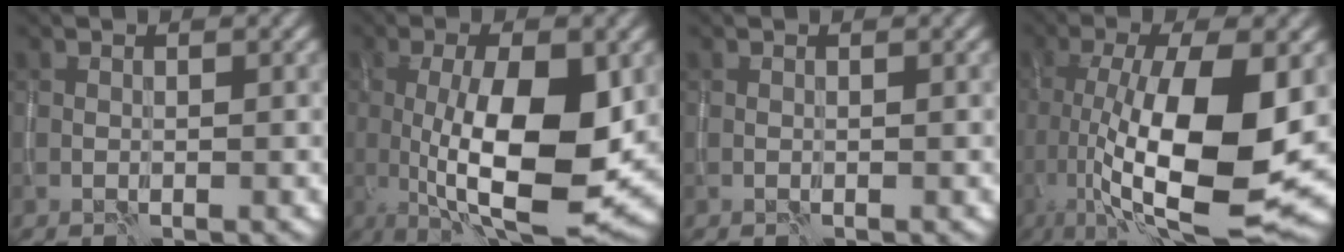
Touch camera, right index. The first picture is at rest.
{"total": 11.6, "force": [-0.8, 3.6, 11.0], "torque": [-0.183, -0.014, -0.010]}
{"total": 0.0}
{"total": 13.1, "force": [-0.9, 4.6, 12.3], "torque": [-0.216, -0.016, -0.014]}